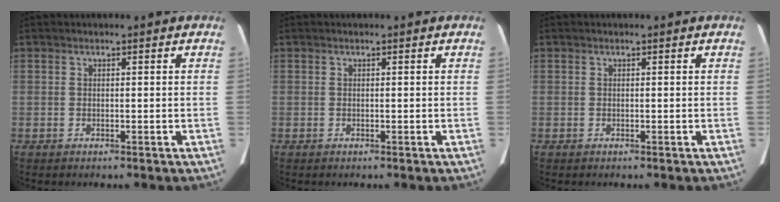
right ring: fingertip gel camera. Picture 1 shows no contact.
{"total": 0.0}
{"total": 0.0}